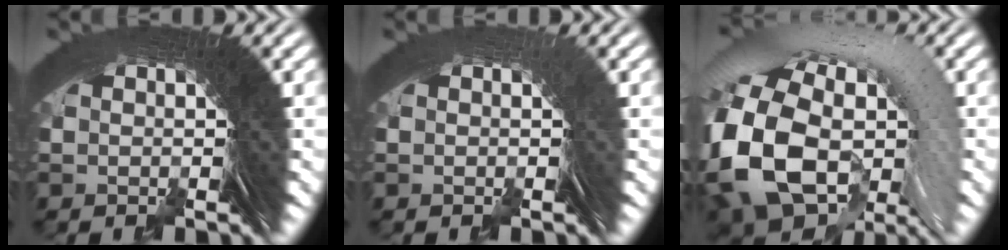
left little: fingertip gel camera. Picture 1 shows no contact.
{"total": 2.0, "force": [0.3, -0.8, -1.8], "torque": [0.030, 0.009, 0.003]}
{"total": 17.1, "force": [-2.1, -2.2, -16.8], "torque": [0.169, -0.001, -0.040]}